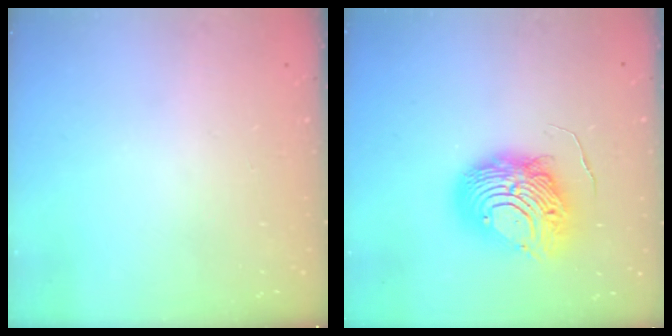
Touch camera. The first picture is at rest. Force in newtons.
{"total": 12.2, "press": 12.2, "slide": 1.2}